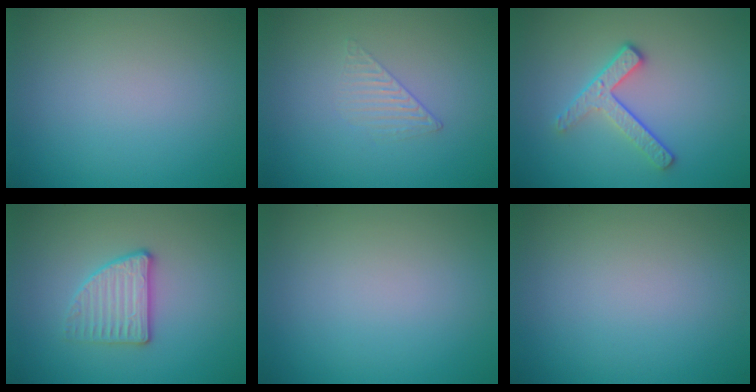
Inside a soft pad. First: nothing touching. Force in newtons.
{"total": 1.4, "press": 0.3, "slide": 1.4}
{"total": 3.1, "press": 2.5, "slide": 1.8}
{"total": 2.7, "press": 2.6, "slide": 0.8}
{"total": 0.0}
{"total": 0.0}